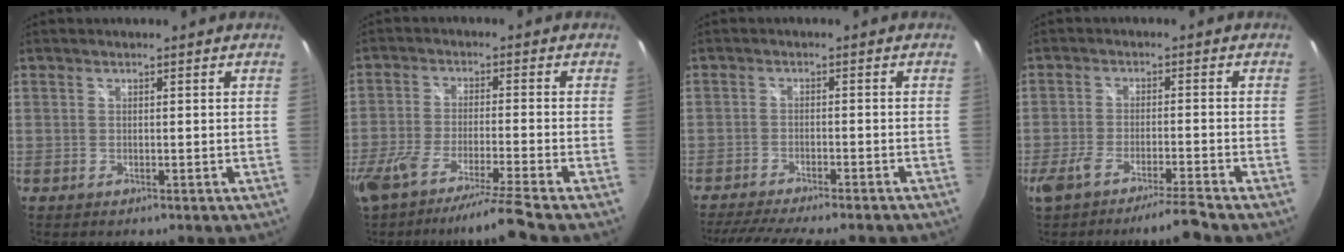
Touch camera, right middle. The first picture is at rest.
{"total": 11.8, "force": [-9.8, -1.6, 6.3], "torque": [-0.129, -0.035, -0.169]}
{"total": 12.9, "force": [-11.3, 1.3, 6.1], "torque": [-0.128, -0.024, -0.169]}
{"total": 6.9, "force": [-5.8, -0.8, 3.7], "torque": [-0.083, -0.015, -0.103]}